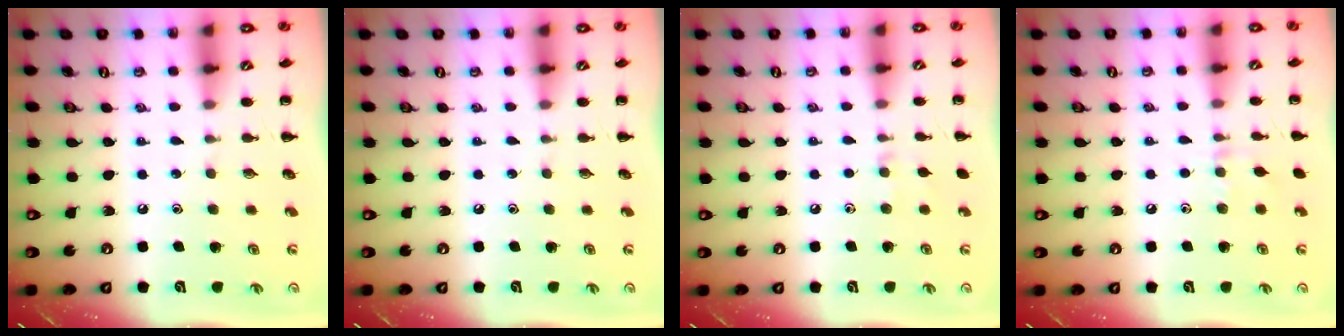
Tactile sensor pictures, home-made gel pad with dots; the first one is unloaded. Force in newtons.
{"total": 0.0}
{"total": 5.1, "press": 4.8, "slide": 1.7}
{"total": 5.9, "press": 5.7, "slide": 1.8}